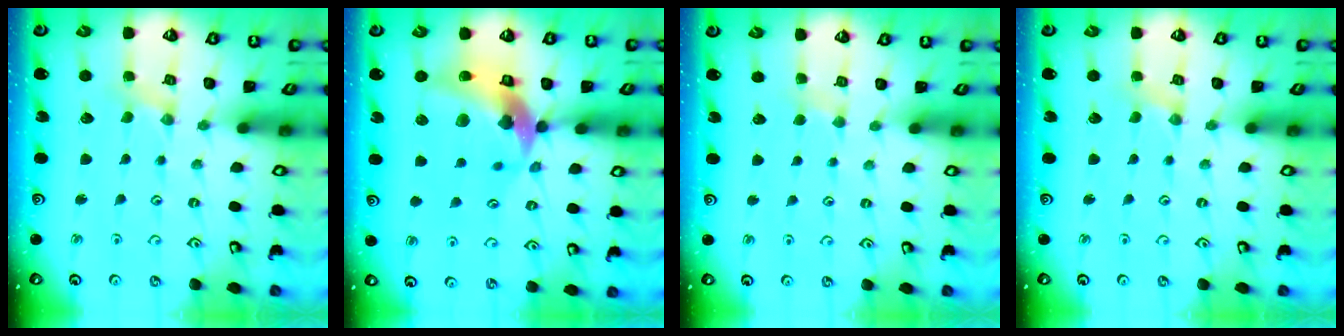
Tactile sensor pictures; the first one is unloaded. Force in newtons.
{"total": 15.5, "press": 15.3, "slide": 2.1}
{"total": 2.0, "press": 2.0, "slide": 0.3}
{"total": 0.0}